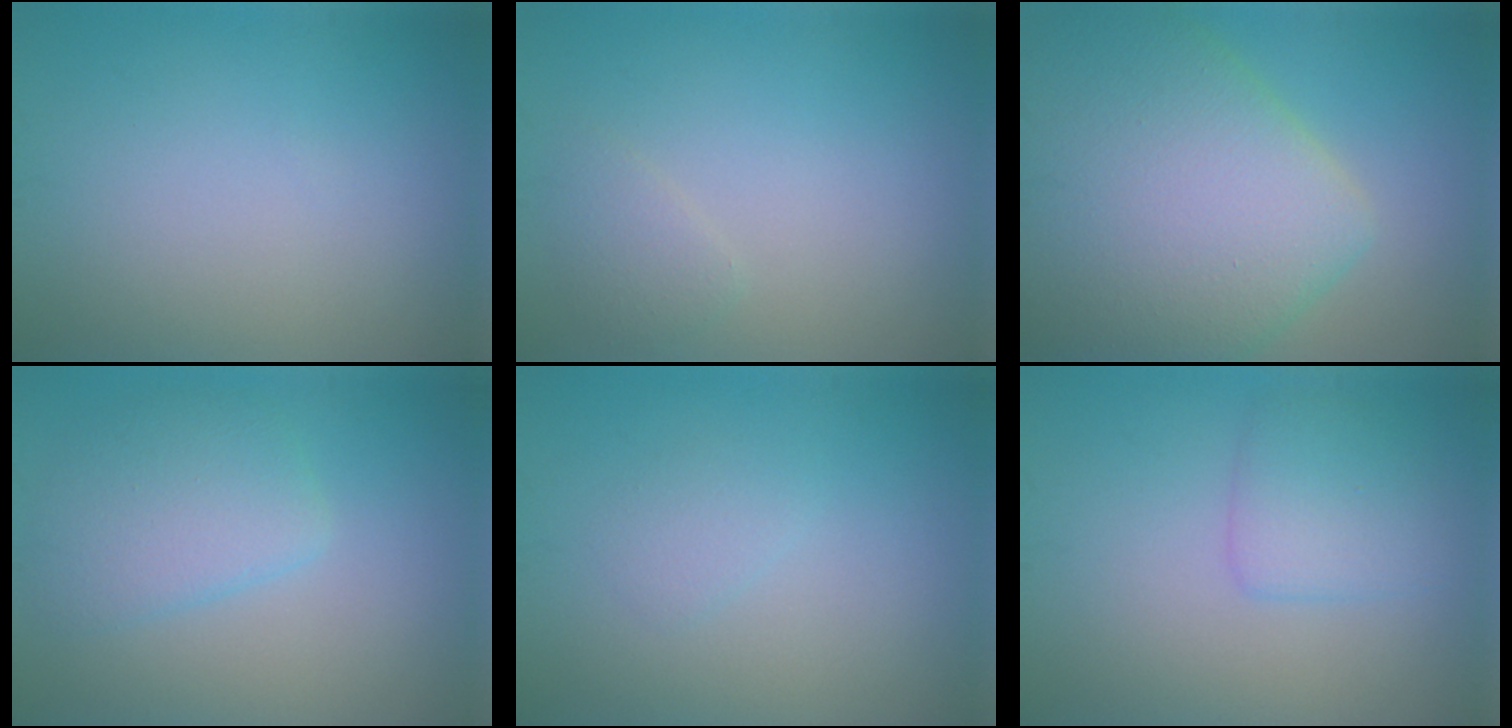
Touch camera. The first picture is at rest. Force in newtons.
{"total": 1.3, "press": 1.3, "slide": 0.1}
{"total": 12.9, "press": 12.9, "slide": 0.5}
{"total": 3.9, "press": 3.9, "slide": 0.4}
{"total": 1.1, "press": 1.1, "slide": 0.1}
{"total": 2.8, "press": 2.8, "slide": 0.2}